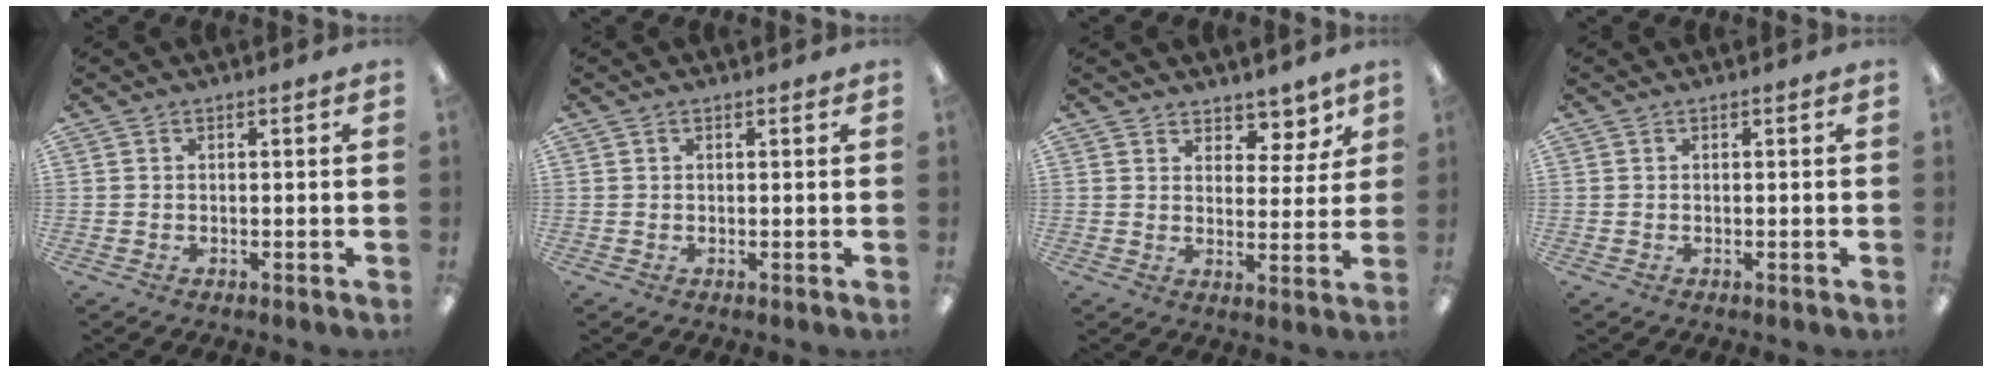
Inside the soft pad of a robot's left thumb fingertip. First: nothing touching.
{"total": 0.7, "force": [0.5, 0.3, 0.3], "torque": [-0.006, 0.002, 0.009]}
{"total": 6.1, "force": [5.1, 3.1, 0.9], "torque": [-0.001, -0.042, 0.089]}
{"total": 0.0}